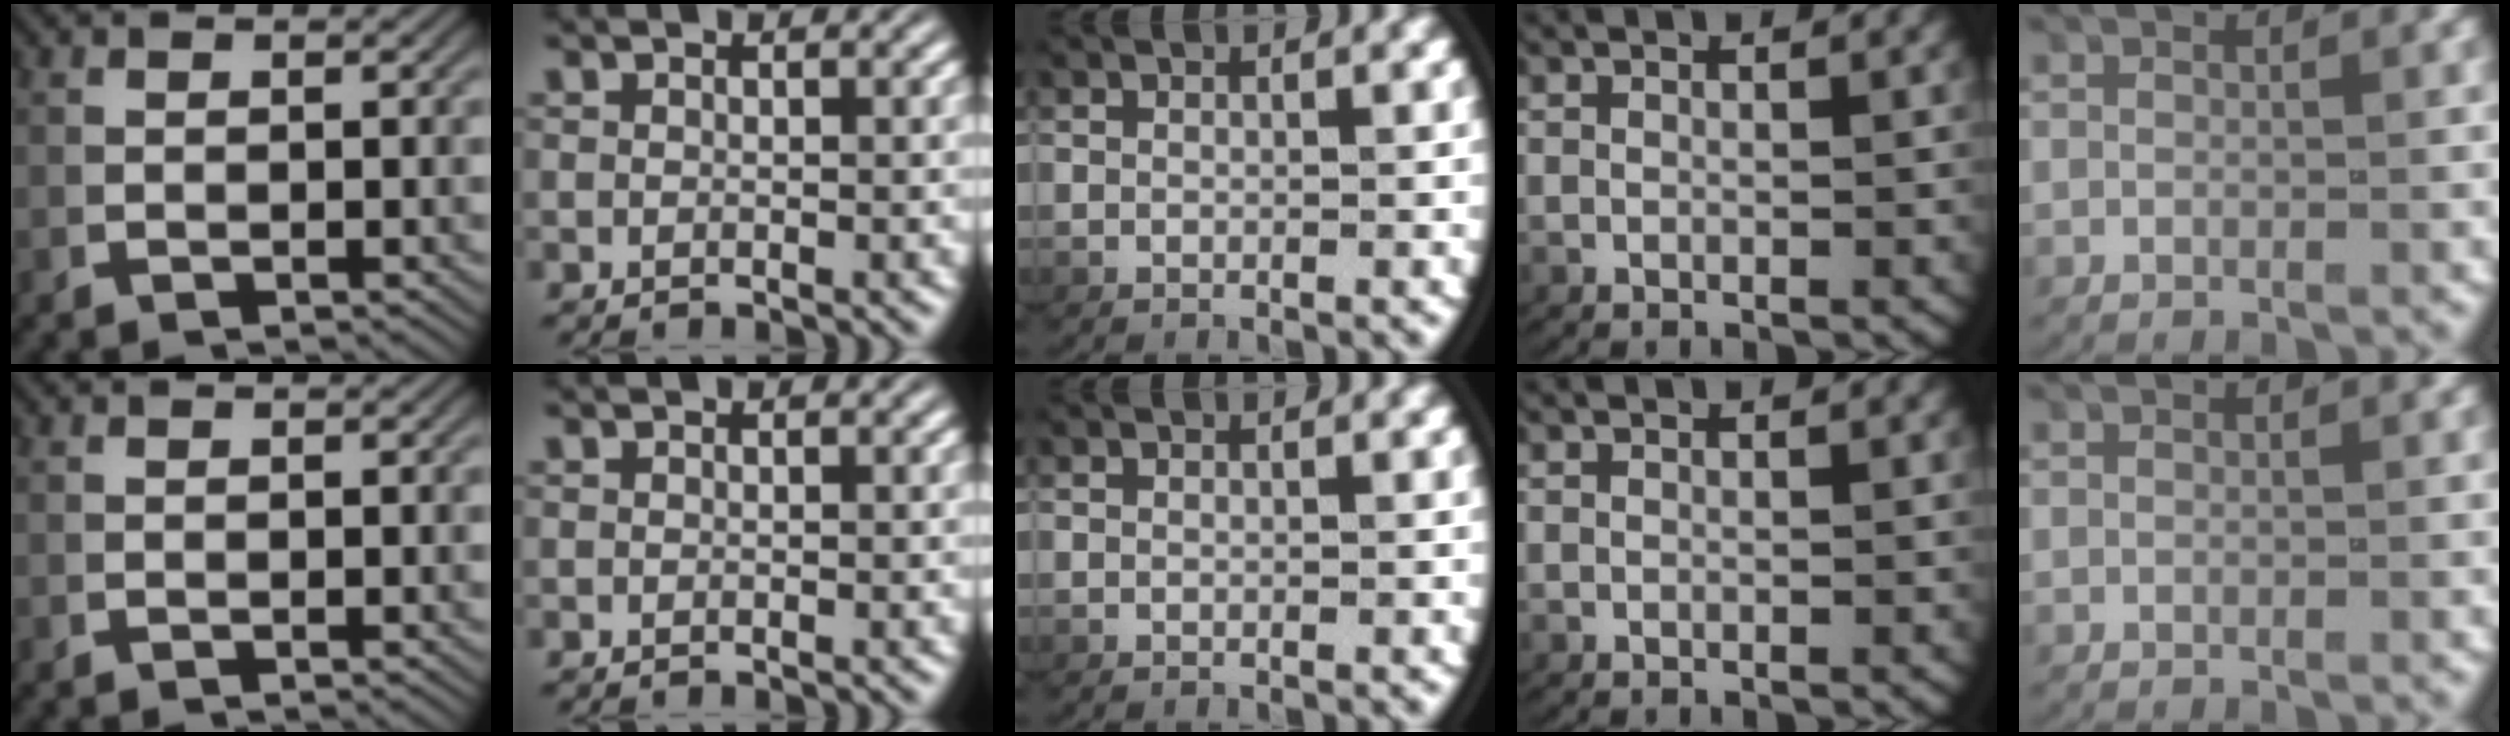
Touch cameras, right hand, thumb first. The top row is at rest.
{}